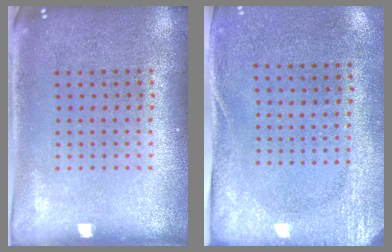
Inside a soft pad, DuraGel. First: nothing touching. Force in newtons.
{"total": 2.8, "press": 2.2, "slide": 1.7}